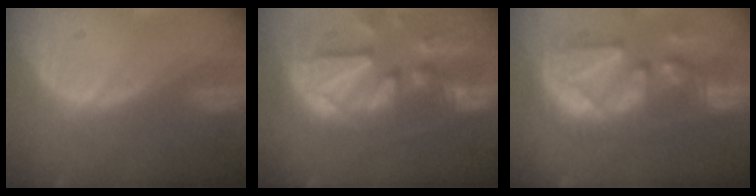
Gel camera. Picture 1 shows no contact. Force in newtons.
{"total": 13.1, "press": 11.4, "slide": 6.6}
{"total": 11.5, "press": 10.8, "slide": 4.1}